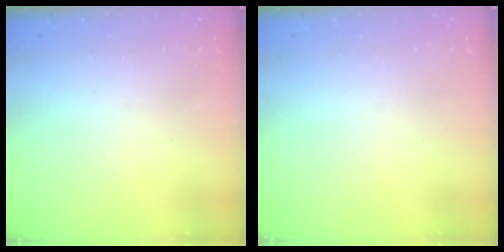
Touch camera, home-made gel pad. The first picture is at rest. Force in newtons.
{"total": 0.0}